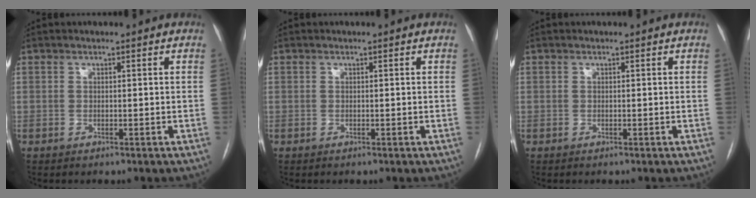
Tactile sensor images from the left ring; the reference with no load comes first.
{"total": 0.0}
{"total": 0.0}